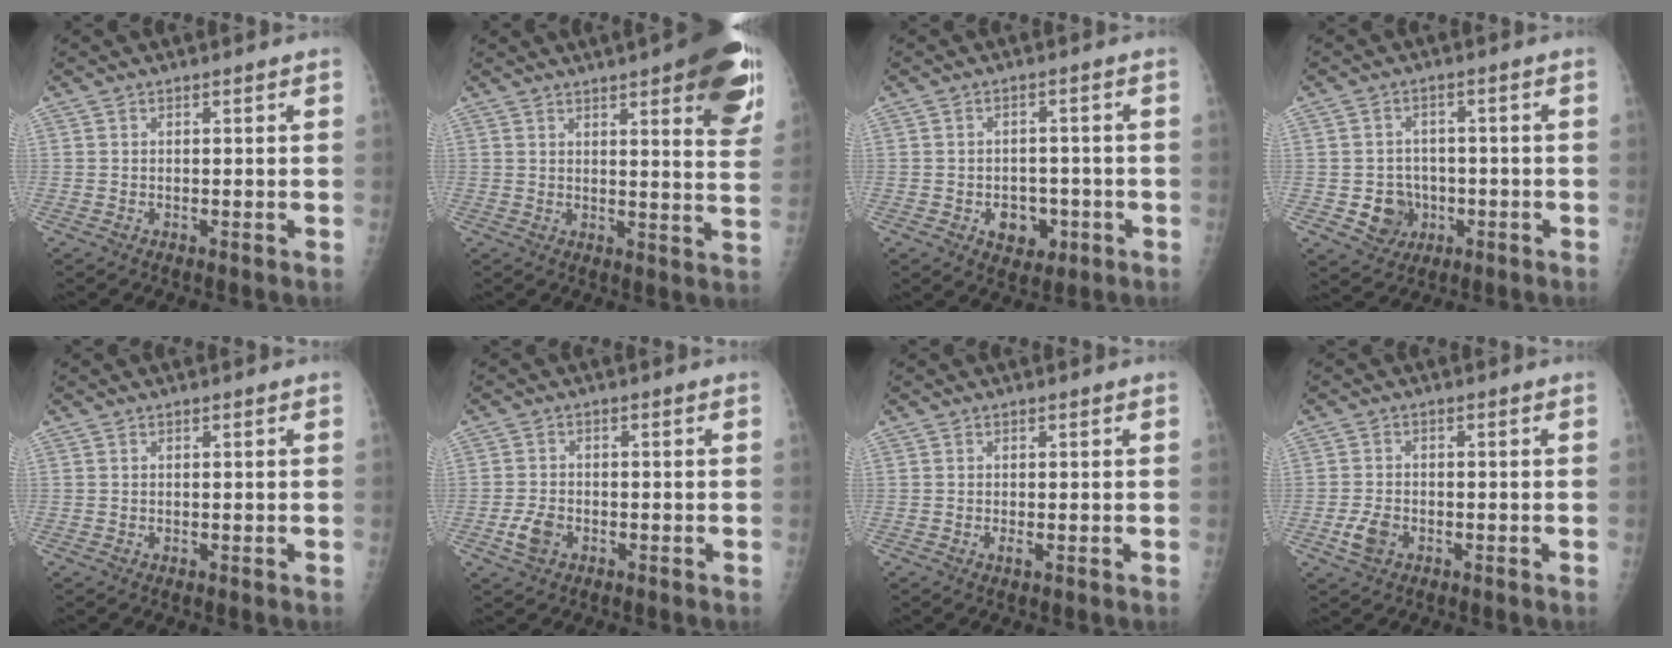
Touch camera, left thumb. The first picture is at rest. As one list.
[{"total": 18.4, "force": [9.6, 4.5, 15.1], "torque": [-0.165, -0.035, 0.110]}, {"total": 6.0, "force": [-2.1, 4.6, 3.3], "torque": [-0.020, 0.012, -0.023]}, {"total": 6.4, "force": [-1.6, 5.8, 2.1], "torque": [-0.004, 0.011, -0.019]}, {"total": 0.0}, {"total": 4.0, "force": [-1.7, 2.7, 2.4], "torque": [-0.047, 0.006, -0.031]}, {"total": 0.9, "force": [-0.2, 0.4, 0.8], "torque": [-0.015, -0.002, -0.005]}, {"total": 4.0, "force": [-1.6, 2.7, 2.4], "torque": [-0.048, 0.005, -0.030]}]